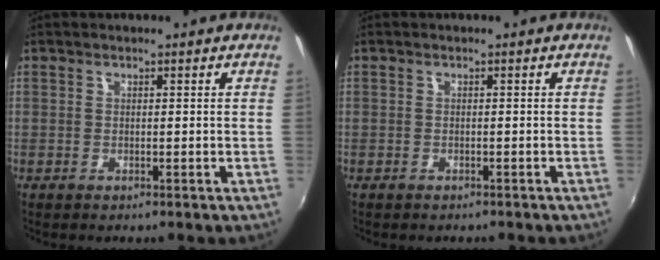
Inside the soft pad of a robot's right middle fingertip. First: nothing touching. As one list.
[{"total": 0.9, "force": [-0.7, 0.6, 0.0], "torque": [-0.005, 0.001, -0.008]}]